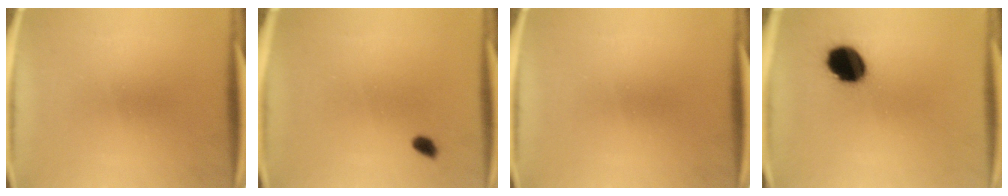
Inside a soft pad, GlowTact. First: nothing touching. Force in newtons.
{"total": 1.5}
{"total": 0.0}
{"total": 11.8}